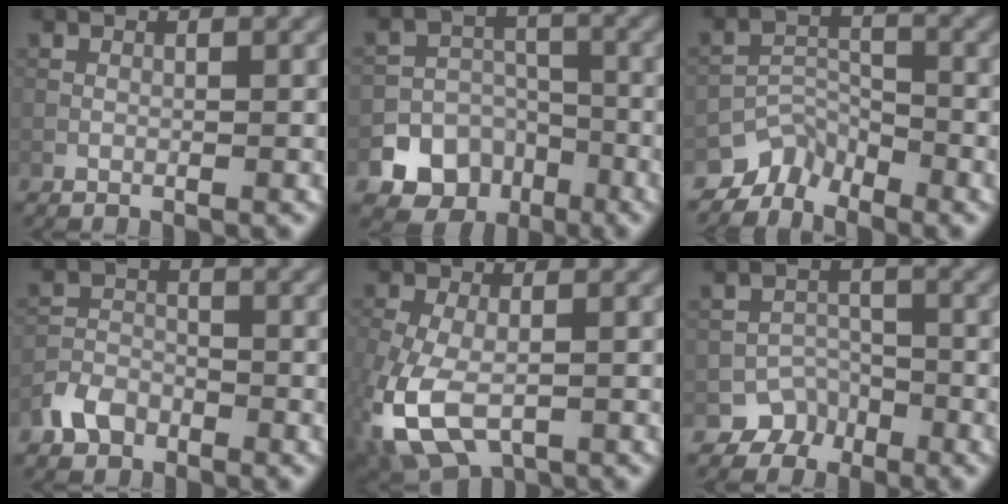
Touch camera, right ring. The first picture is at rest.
{"total": 9.0, "force": [-4.9, 7.3, 2.1], "torque": [-0.019, -0.022, -0.104]}
{"total": 3.7, "force": [-3.2, 1.7, 0.6], "torque": [-0.001, -0.002, -0.066]}
{"total": 2.9, "force": [-2.0, 1.9, 0.9], "torque": [-0.017, 0.006, -0.045]}
{"total": 9.6, "force": [-4.2, 5.1, 7.0], "torque": [-0.181, -0.037, -0.075]}
{"total": 3.3, "force": [-2.2, 2.4, 0.1], "torque": [0.021, 0.004, -0.031]}